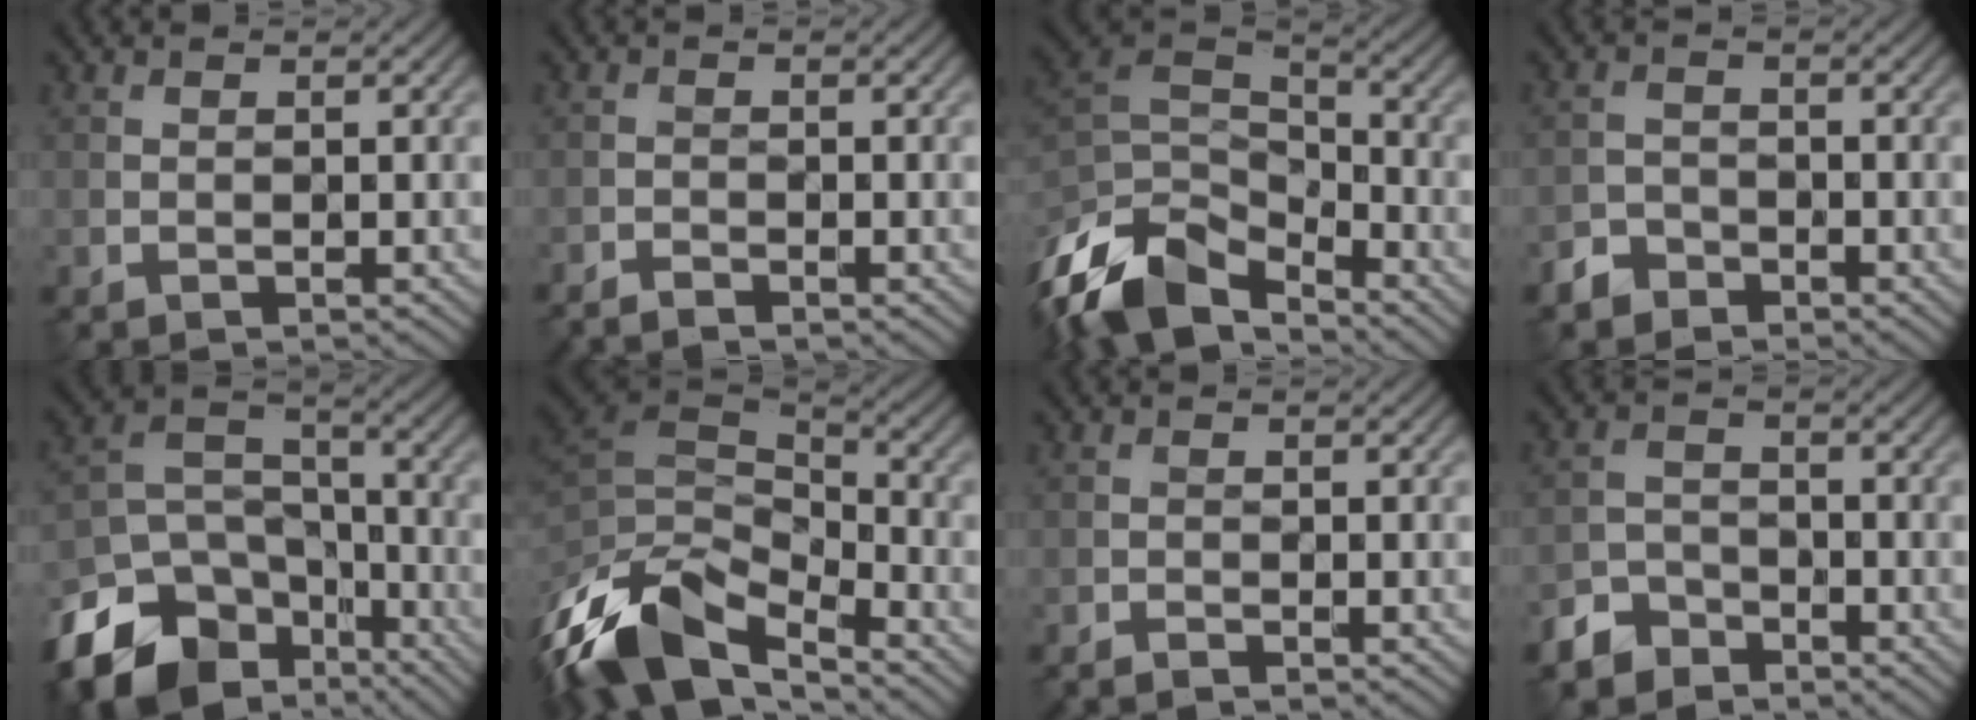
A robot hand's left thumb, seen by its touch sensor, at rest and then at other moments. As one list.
[{"total": 1.7, "force": [-1.6, 0.1, 0.5], "torque": [-0.014, -0.002, -0.033]}, {"total": 13.9, "force": [-9.2, 7.1, 7.6], "torque": [-0.210, -0.014, -0.172]}, {"total": 2.7, "force": [-2.1, 1.5, 0.6], "torque": [-0.011, 0.000, -0.050]}, {"total": 14.3, "force": [-8.9, 9.2, 6.2], "torque": [-0.174, -0.036, -0.153]}, {"total": 13.9, "force": [-7.3, 7.1, 9.5], "torque": [-0.235, -0.020, -0.128]}, {"total": 1.0, "force": [-1.0, 0.0, 0.3], "torque": [-0.007, -0.001, -0.020]}, {"total": 3.9, "force": [-3.1, 2.2, 0.9], "torque": [-0.017, 0.002, -0.070]}]